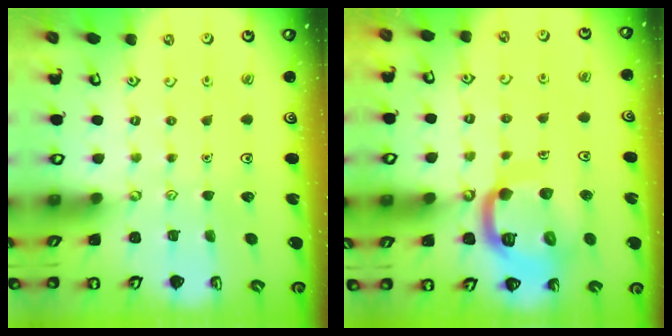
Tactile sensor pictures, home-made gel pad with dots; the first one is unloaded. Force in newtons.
{"total": 17.4, "press": 17.3, "slide": 1.7}